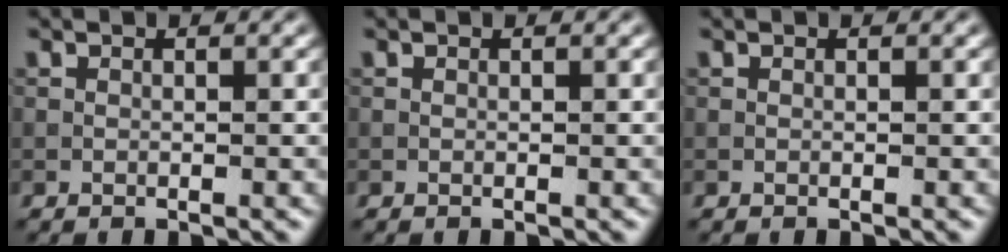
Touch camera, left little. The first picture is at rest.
{"total": 0.0}
{"total": 0.0}